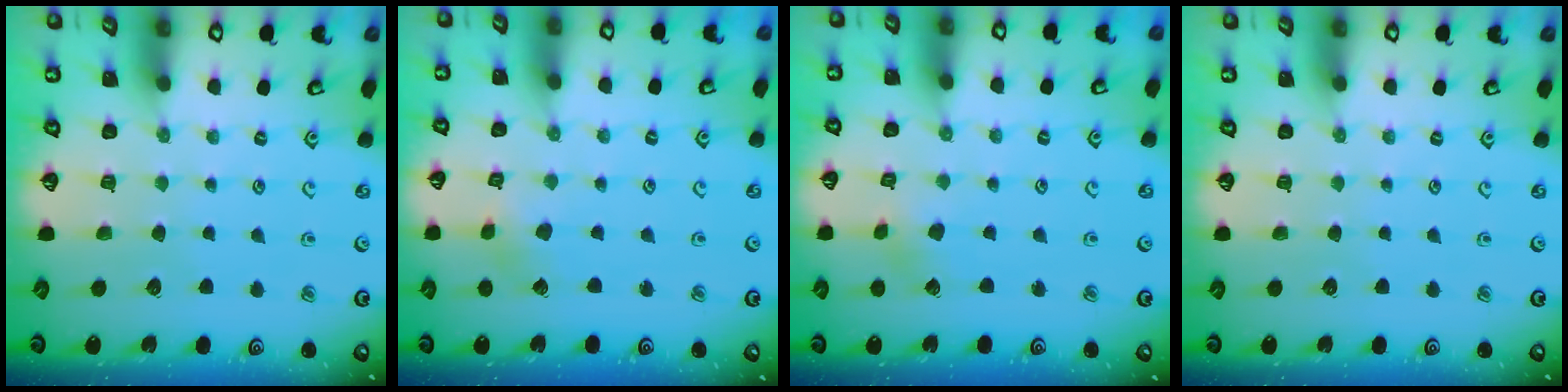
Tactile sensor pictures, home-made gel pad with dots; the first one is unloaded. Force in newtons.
{"total": 3.0, "press": 3.0, "slide": 0.2}
{"total": 2.5, "press": 2.3, "slide": 0.8}
{"total": 0.0}